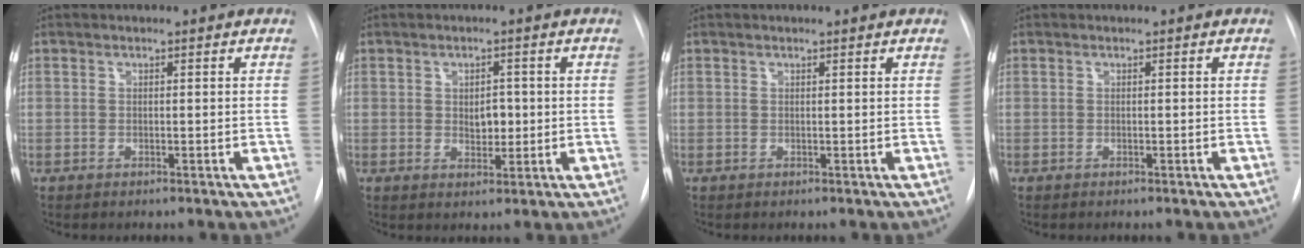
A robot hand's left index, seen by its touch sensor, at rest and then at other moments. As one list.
[{"total": 3.1, "force": [0.2, 2.0, 2.4], "torque": [-0.031, -0.001, 0.008]}, {"total": 1.1, "force": [1.0, -0.1, 0.5], "torque": [-0.011, 0.009, 0.016]}, {"total": 0.0}]